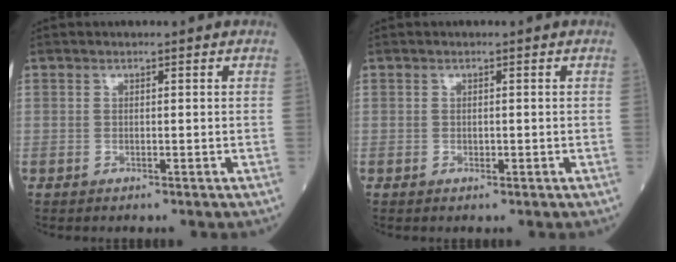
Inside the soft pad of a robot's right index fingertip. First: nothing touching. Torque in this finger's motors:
{"motor_torque": [-0.11, -0.04, -0.03, -0.01]}